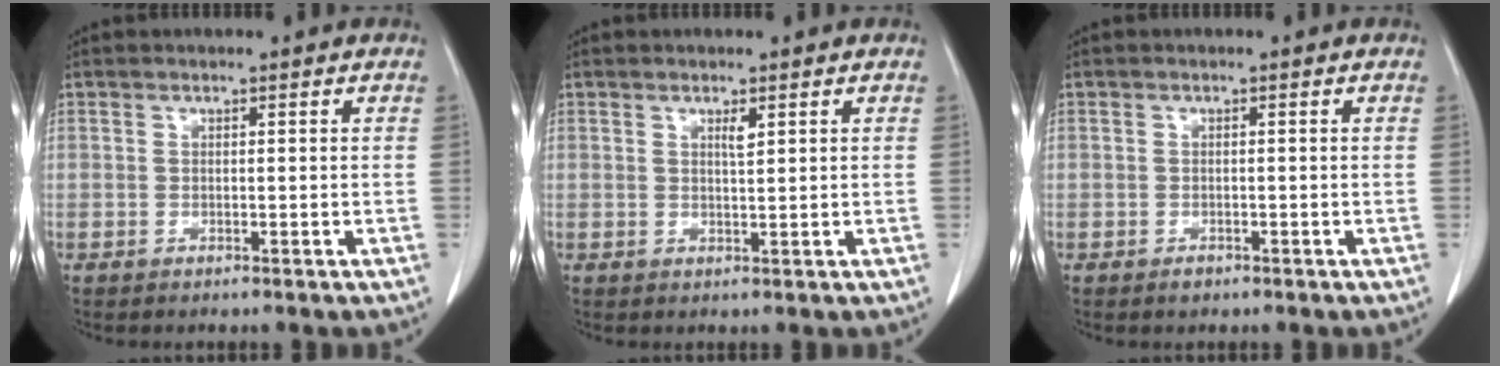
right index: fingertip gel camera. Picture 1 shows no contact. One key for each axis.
{"total": 1.3, "fx": 0.7, "fy": 0.1, "fz": 1.1, "tx": -0.023, "ty": -0.004, "tz": 0.013}
{"total": 0.9, "fx": -0.6, "fy": 0.6, "fz": 0.2, "tx": -0.004, "ty": 0.002, "tz": -0.007}